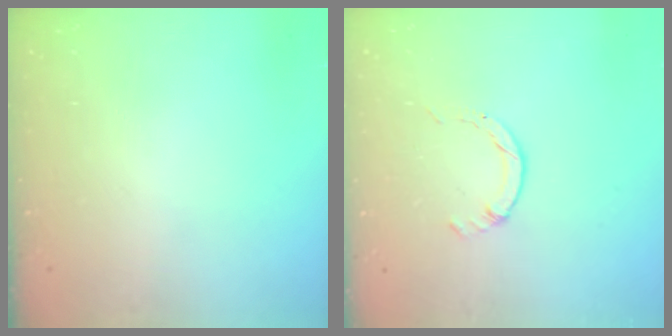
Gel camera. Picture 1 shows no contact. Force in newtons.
{"total": 0.5, "press": 0.5, "slide": 0.1}